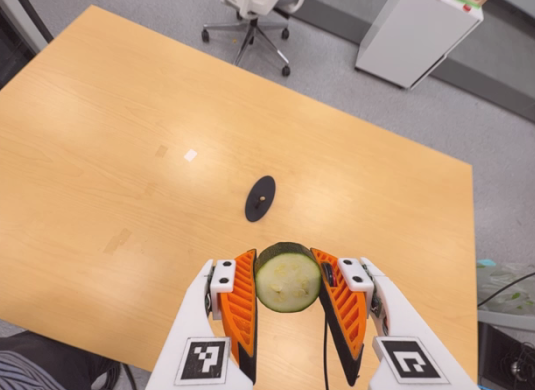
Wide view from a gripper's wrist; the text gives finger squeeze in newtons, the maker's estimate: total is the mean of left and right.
{"total": 12.2, "left": 11.5, "right": 13.0}